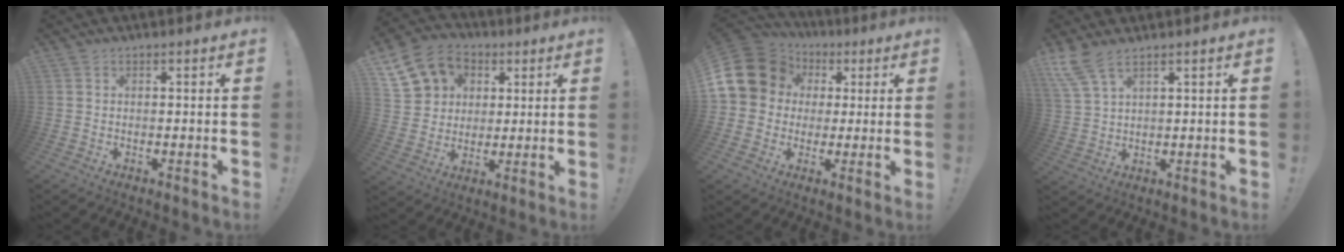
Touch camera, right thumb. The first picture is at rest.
{"total": 14.5, "force": [6.0, 12.0, 5.5], "torque": [-0.084, -0.021, 0.126]}
{"total": 15.4, "force": [4.0, 13.1, 7.0], "torque": [-0.130, -0.008, 0.090]}
{"total": 6.9, "force": [5.2, 1.5, 4.3], "torque": [-0.096, -0.021, 0.103]}